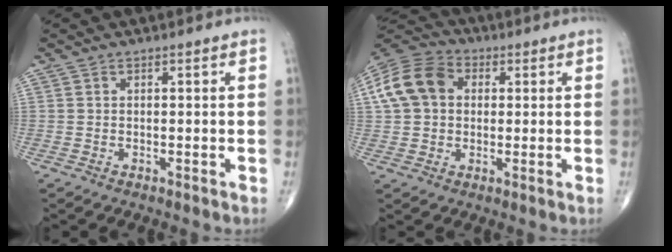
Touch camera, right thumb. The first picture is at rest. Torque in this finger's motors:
{"motor_torque": [-0.73, 1.02, 0.15, -0.10, 0.26]}